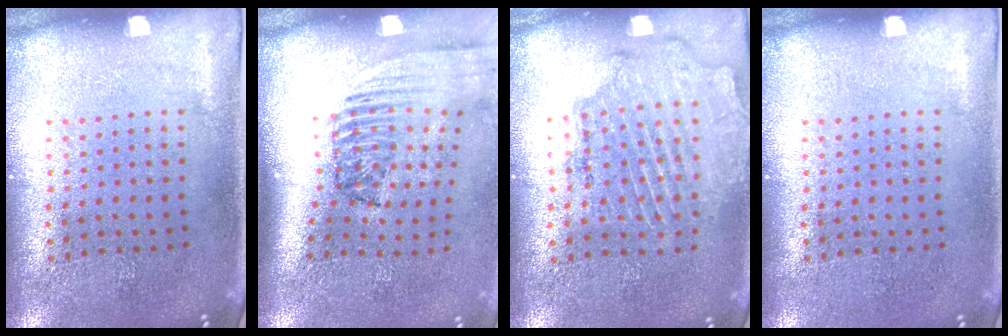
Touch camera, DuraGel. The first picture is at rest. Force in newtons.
{"total": 2.3, "press": 1.6, "slide": 1.7}
{"total": 1.8, "press": 1.7, "slide": 0.6}
{"total": 0.0}